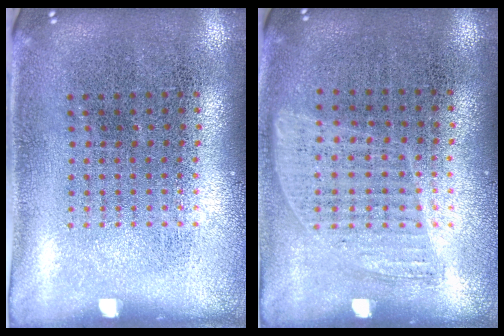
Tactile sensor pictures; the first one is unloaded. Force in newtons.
{"total": 0.8, "press": 0.7, "slide": 0.4}